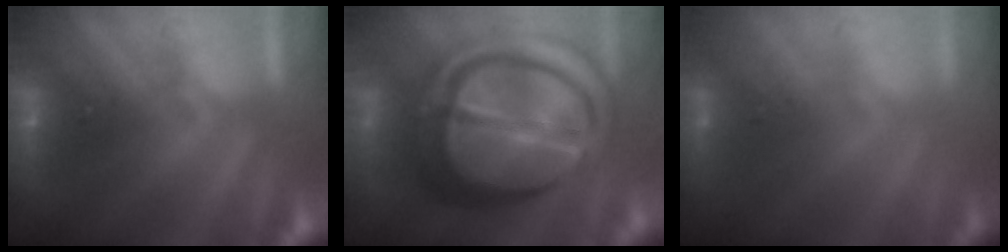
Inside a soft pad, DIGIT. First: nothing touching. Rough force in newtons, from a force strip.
{"total": 7.0}
{"total": 1.7}